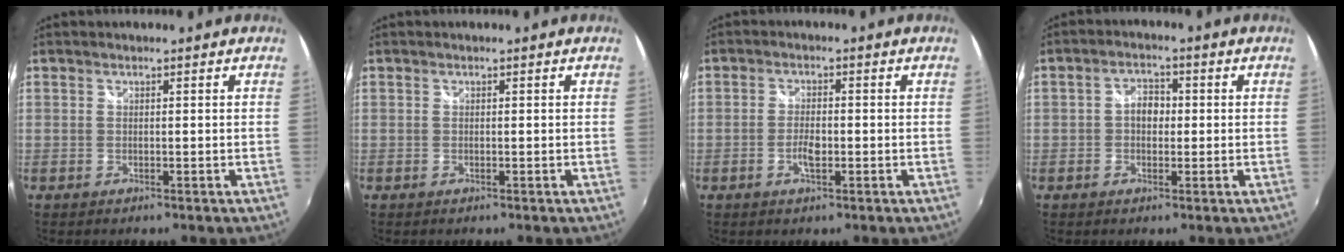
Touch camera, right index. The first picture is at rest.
{"total": 0.0}
{"total": 3.3, "force": [-1.0, 1.4, 2.9], "torque": [-0.057, 0.001, -0.020]}
{"total": 3.9, "force": [-0.1, 3.0, 2.5], "torque": [-0.042, 0.010, -0.003]}